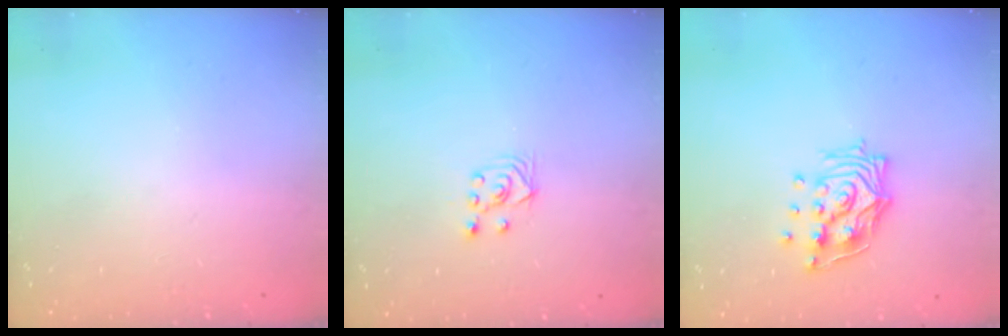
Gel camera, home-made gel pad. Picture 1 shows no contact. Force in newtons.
{"total": 2.6, "press": 2.5, "slide": 1.0}
{"total": 13.3, "press": 13.3, "slide": 1.2}